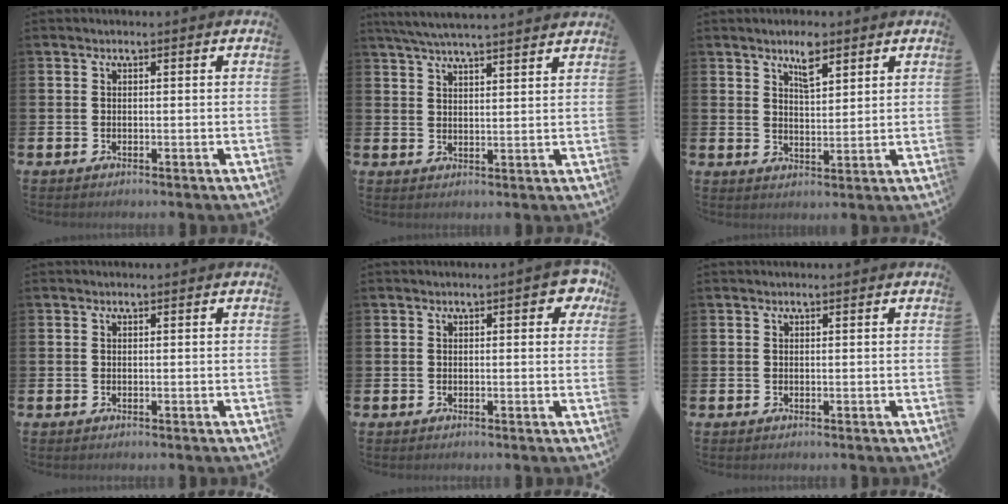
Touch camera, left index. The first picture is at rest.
{"total": 5.2, "force": [5.0, -0.1, 1.4], "torque": [-0.047, -0.018, 0.091]}
{"total": 5.1, "force": [4.2, 1.5, 2.5], "torque": [-0.040, -0.020, 0.071]}
{"total": 0.0}
{"total": 3.3, "force": [1.0, 1.3, 2.9], "torque": [-0.034, 0.002, 0.008]}
{"total": 0.0}